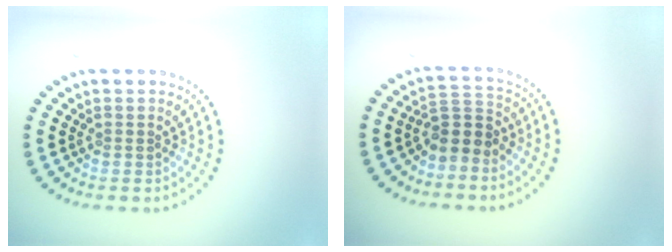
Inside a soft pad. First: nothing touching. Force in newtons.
{"total": 2.7, "press": 2.2, "slide": 1.7}